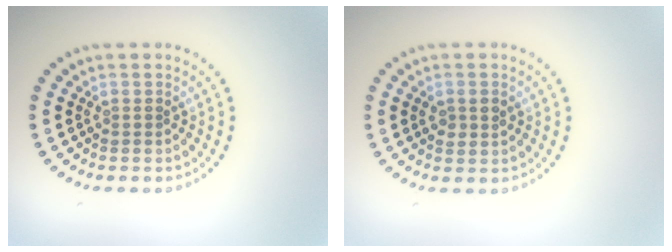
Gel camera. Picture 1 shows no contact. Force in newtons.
{"total": 1.5, "press": 1.5, "slide": 0.1}